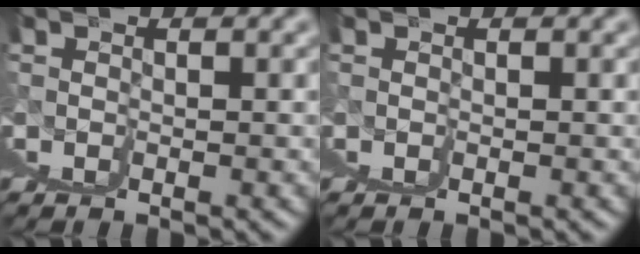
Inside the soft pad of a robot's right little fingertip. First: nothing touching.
{"total": 0.0}